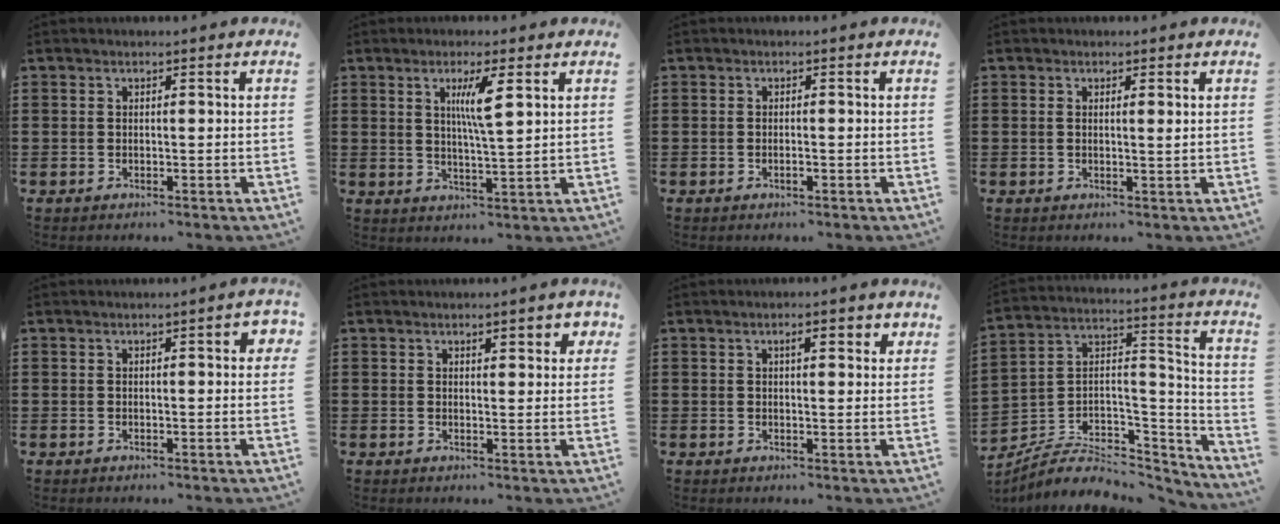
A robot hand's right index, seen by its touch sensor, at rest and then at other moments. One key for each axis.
{"total": 5.2, "fx": 1.9, "fy": 0.4, "fz": 4.8, "tx": -0.092, "ty": -0.002, "tz": 0.026}
{"total": 0.8, "fx": -0.4, "fy": 0.1, "fz": 0.7, "tx": -0.013, "ty": -0.006, "tz": -0.006}
{"total": 1.1, "fx": 0.3, "fy": 0.0, "fz": 1.1, "tx": -0.023, "ty": -0.001, "tz": 0.004}
{"total": 1.8, "fx": 0.3, "fy": 0.4, "fz": 1.8, "tx": -0.026, "ty": 0.001, "tz": 0.002}
{"total": 2.5, "fx": 1.4, "fy": 0.9, "fz": 1.8, "tx": -0.022, "ty": -0.001, "tz": 0.020}
{"total": 2.9, "fx": 1.1, "fy": 0.9, "fz": 2.6, "tx": -0.037, "ty": 0.001, "tz": 0.012}
{"total": 6.8, "fx": -4.6, "fy": 4.1, "fz": 3.1, "tx": -0.069, "ty": 0.003, "tz": -0.088}